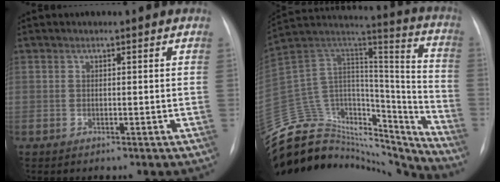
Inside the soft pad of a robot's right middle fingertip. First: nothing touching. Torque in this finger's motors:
{"motor_torque": [-0.43, -0.96, -0.21, -0.12]}